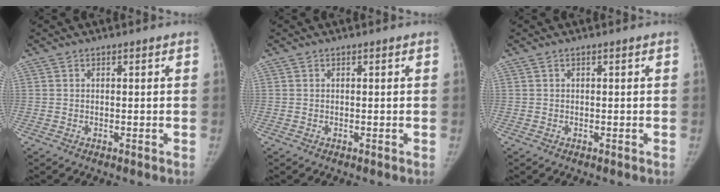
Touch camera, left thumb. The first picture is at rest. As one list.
[{"total": 0.0}, {"total": 0.0}]